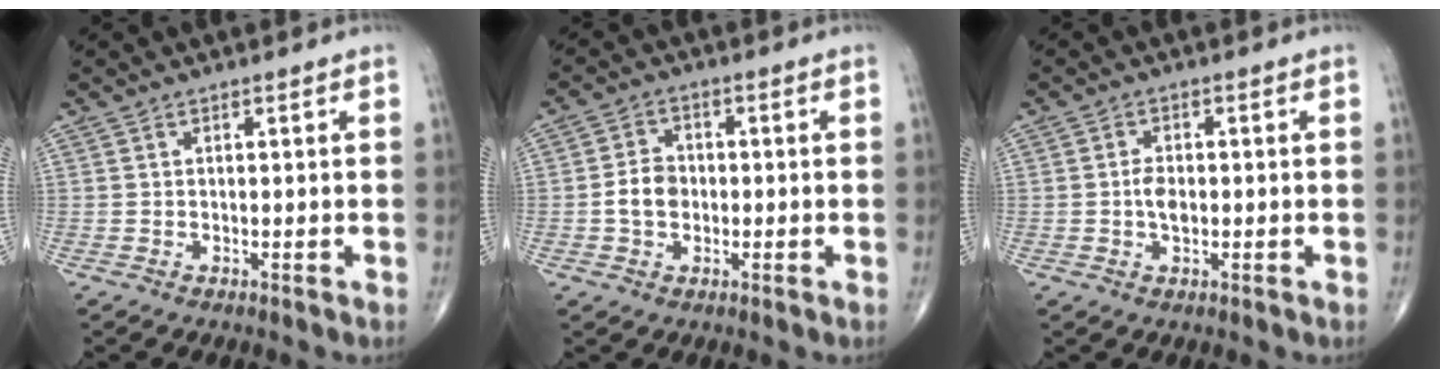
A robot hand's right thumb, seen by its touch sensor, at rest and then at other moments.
{"total": 5.1, "force": [-0.7, 4.0, 3.1], "torque": [-0.046, 0.011, -0.019]}
{"total": 3.1, "force": [-0.3, 1.9, 2.5], "torque": [-0.041, 0.002, -0.009]}